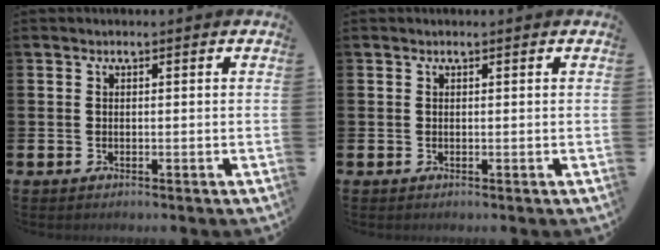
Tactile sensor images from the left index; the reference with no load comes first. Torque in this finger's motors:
{"motor_torque": [-0.17, 0.14, -0.02, -0.01]}